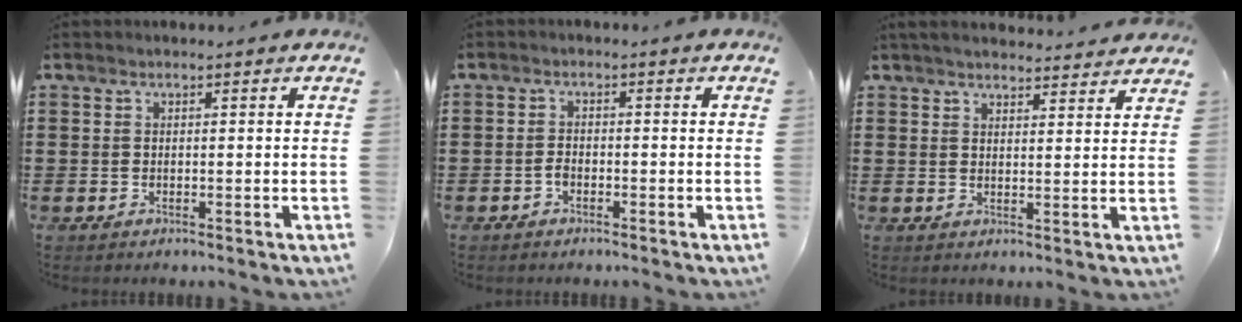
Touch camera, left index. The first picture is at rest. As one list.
[{"total": 1.4, "force": [-0.9, 0.7, 0.9], "torque": [-0.021, 0.001, -0.018]}, {"total": 3.3, "force": [3.2, 0.3, 0.6], "torque": [-0.021, -0.009, 0.059]}]